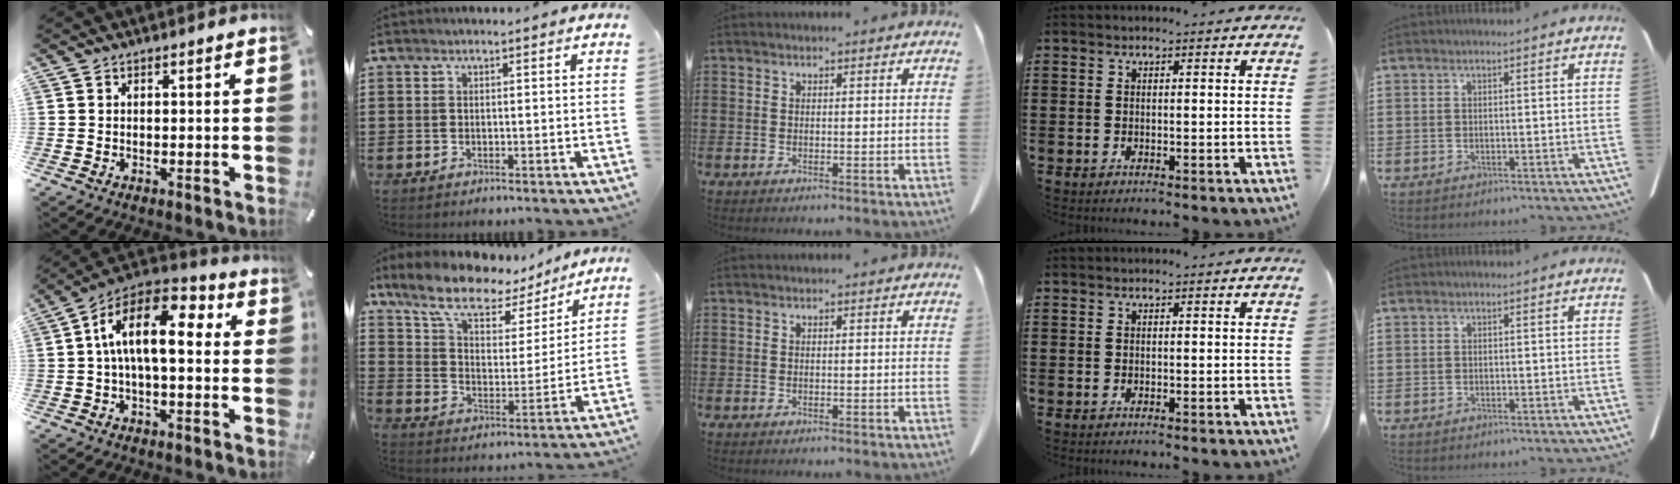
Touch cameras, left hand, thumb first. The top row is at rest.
{"thumb": {"total": 15.4, "force": [2.3, 7.2, 13.4], "torque": [-0.249, -0.004, 0.039]}, "index": {"total": 10.4, "force": [8.3, 3.7, 5.0], "torque": [-0.126, -0.044, 0.146]}}